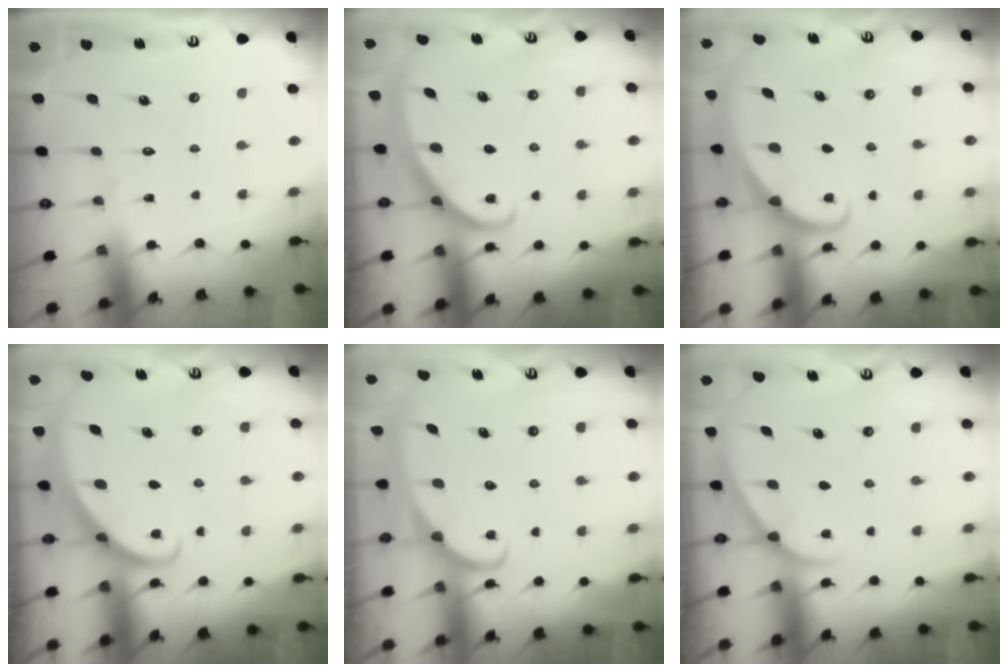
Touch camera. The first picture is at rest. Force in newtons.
{"total": 2.8, "press": 2.8, "slide": 0.1}
{"total": 1.9, "press": 1.9, "slide": 0.1}
{"total": 2.8, "press": 2.8, "slide": 0.2}
{"total": 2.4, "press": 2.4, "slide": 0.3}
{"total": 1.6, "press": 1.6, "slide": 0.2}